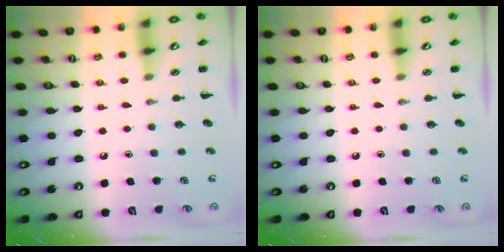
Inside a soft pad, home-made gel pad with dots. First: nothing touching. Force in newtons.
{"total": 0.0}